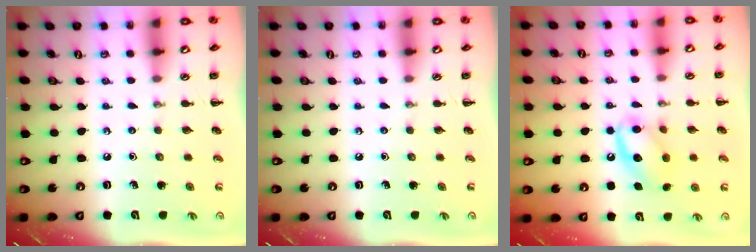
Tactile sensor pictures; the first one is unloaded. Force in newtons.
{"total": 0.0}
{"total": 13.5, "press": 13.5, "slide": 1.4}